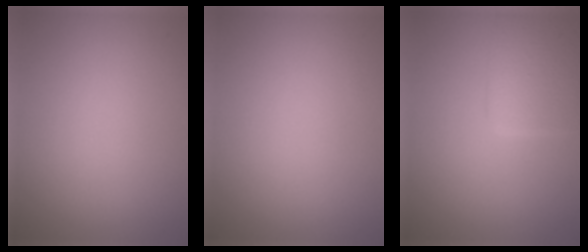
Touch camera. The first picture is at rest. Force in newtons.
{"total": 0.0}
{"total": 4.0, "press": 4.0, "slide": 0.3}